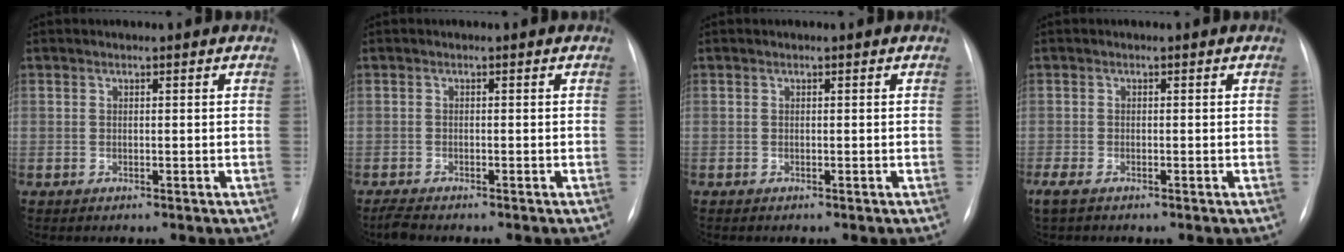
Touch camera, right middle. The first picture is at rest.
{"total": 1.6, "force": [-1.5, 0.0, 0.6], "torque": [-0.020, -0.008, -0.028]}
{"total": 0.0}
{"total": 2.8, "force": [-2.0, 1.1, 1.7], "torque": [-0.042, -0.010, -0.031]}